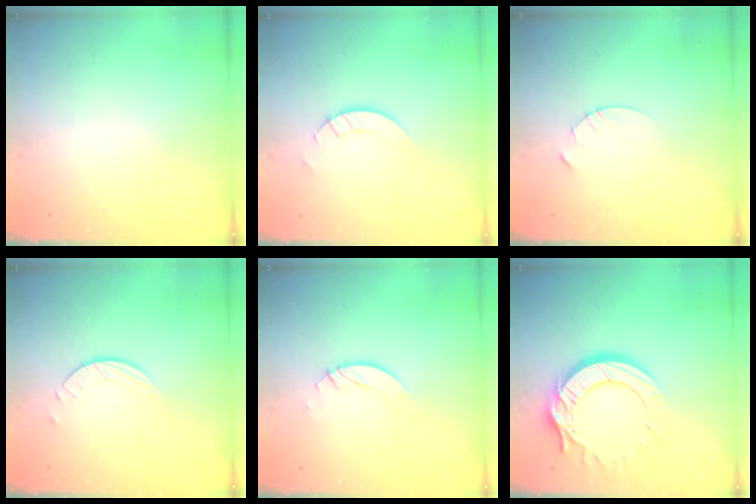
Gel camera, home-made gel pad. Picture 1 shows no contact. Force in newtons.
{"total": 2.6, "press": 2.6, "slide": 0.2}
{"total": 3.8, "press": 3.8, "slide": 0.3}
{"total": 2.0, "press": 2.0, "slide": 0.2}
{"total": 4.0, "press": 4.0, "slide": 0.3}
{"total": 17.4, "press": 17.3, "slide": 1.7}